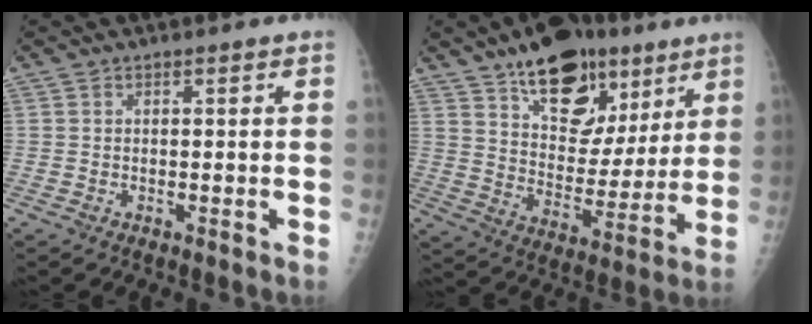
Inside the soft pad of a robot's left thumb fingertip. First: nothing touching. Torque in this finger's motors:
{"motor_torque": [1.45, 1.46, 0.74, -0.34, 0.10]}